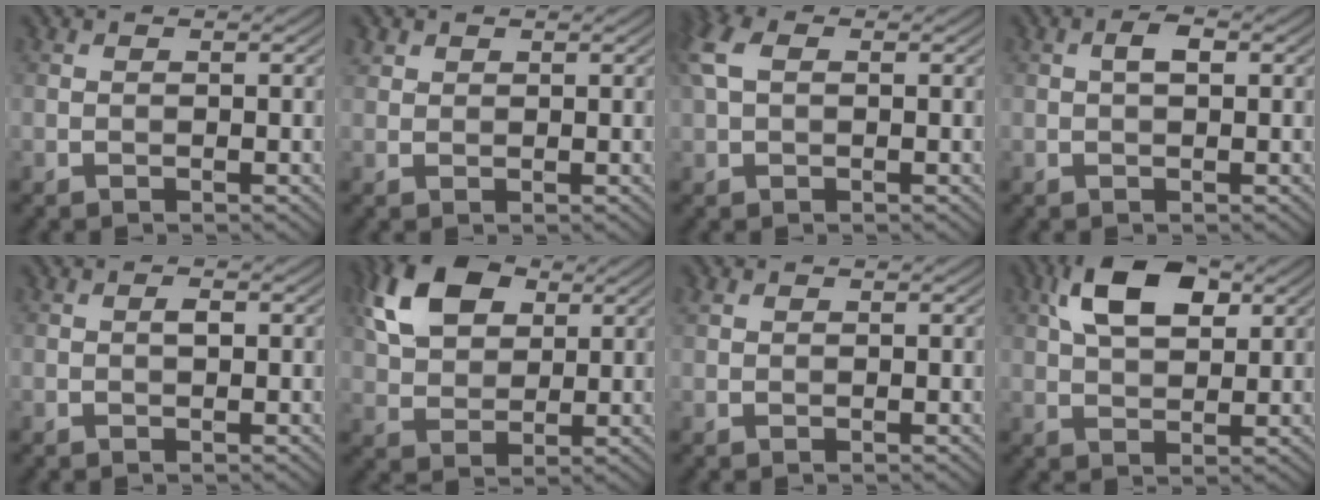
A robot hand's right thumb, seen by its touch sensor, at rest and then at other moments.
{"total": 1.2, "force": [0.9, 0.8, 0.2], "torque": [-0.005, 0.003, 0.021]}
{"total": 4.6, "force": [1.3, 2.7, 3.5], "torque": [-0.100, 0.018, 0.020]}
{"total": 1.9, "force": [0.4, 0.8, 1.6], "torque": [-0.029, 0.006, 0.003]}
{"total": 0.9, "force": [0.1, 0.4, 0.8], "torque": [-0.013, 0.001, 0.001]}
{"total": 10.6, "force": [4.4, 6.7, 6.8], "torque": [-0.167, 0.020, 0.080]}
{"total": 0.8, "force": [0.5, 0.5, 0.4], "torque": [-0.010, 0.002, 0.010]}
{"total": 8.5, "force": [3.5, 4.4, 6.3], "torque": [-0.129, 0.014, 0.059]}